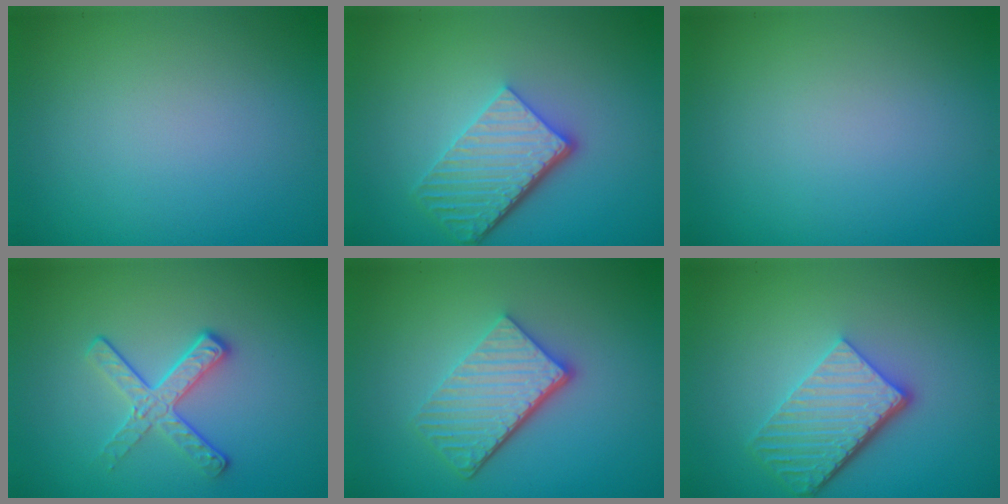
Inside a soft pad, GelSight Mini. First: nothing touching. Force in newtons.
{"total": 5.4, "press": 3.8, "slide": 3.8}
{"total": 0.0}
{"total": 3.1, "press": 2.6, "slide": 1.8}
{"total": 5.2, "press": 3.8, "slide": 3.5}
{"total": 5.4, "press": 3.8, "slide": 3.8}